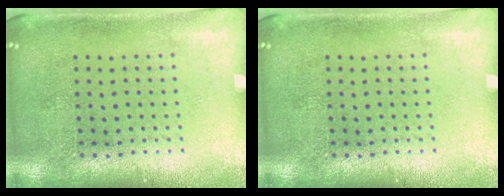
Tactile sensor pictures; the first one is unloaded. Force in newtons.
{"total": 0.0}